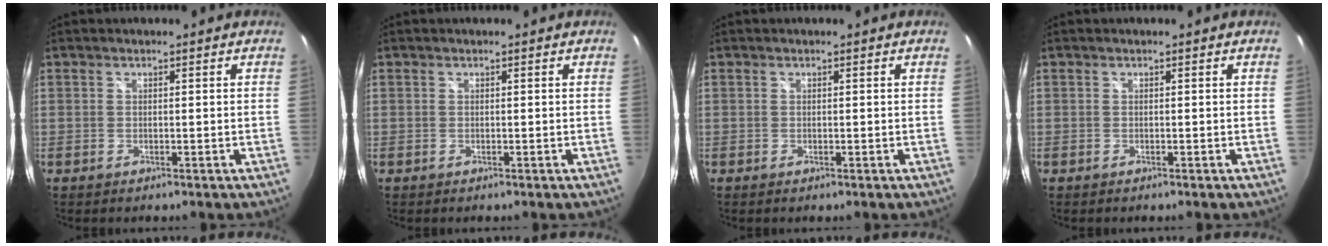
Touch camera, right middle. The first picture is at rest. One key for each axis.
{"total": 0.0}
{"total": 0.0}
{"total": 0.0}